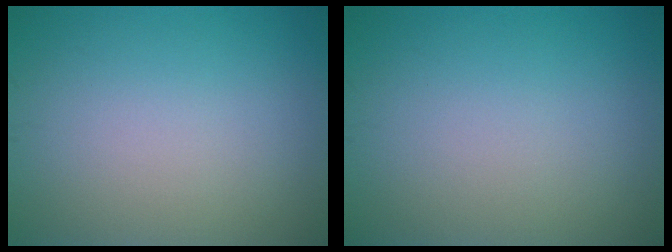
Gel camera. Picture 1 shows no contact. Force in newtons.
{"total": 0.0}